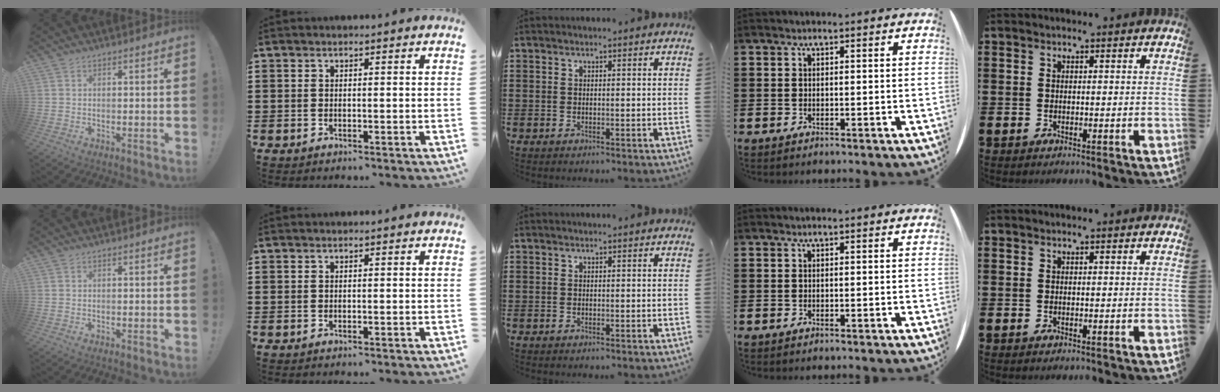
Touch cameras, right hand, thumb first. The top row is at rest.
{}